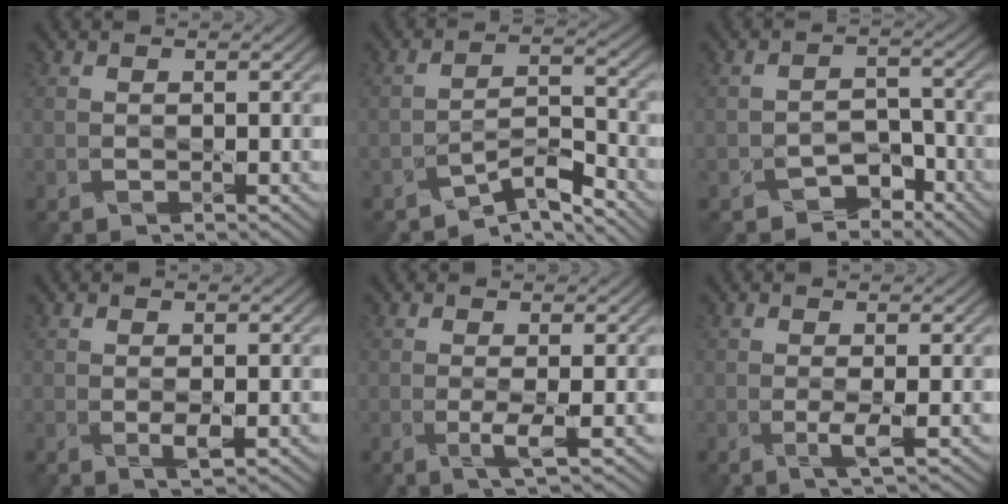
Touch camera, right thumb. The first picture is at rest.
{"total": 5.8, "force": [-5.1, 1.0, 2.6], "torque": [-0.042, 0.008, -0.099]}
{"total": 4.2, "force": [-3.3, 2.2, 1.2], "torque": [-0.011, 0.004, -0.062]}
{"total": 1.2, "force": [0.0, 0.2, 1.2], "torque": [-0.023, -0.004, 0.001]}
{"total": 1.8, "force": [-0.2, -0.2, 1.8], "torque": [-0.038, 0.001, -0.008]}
{"total": 1.5, "force": [-0.1, -0.2, 1.5], "torque": [-0.031, 0.002, -0.007]}